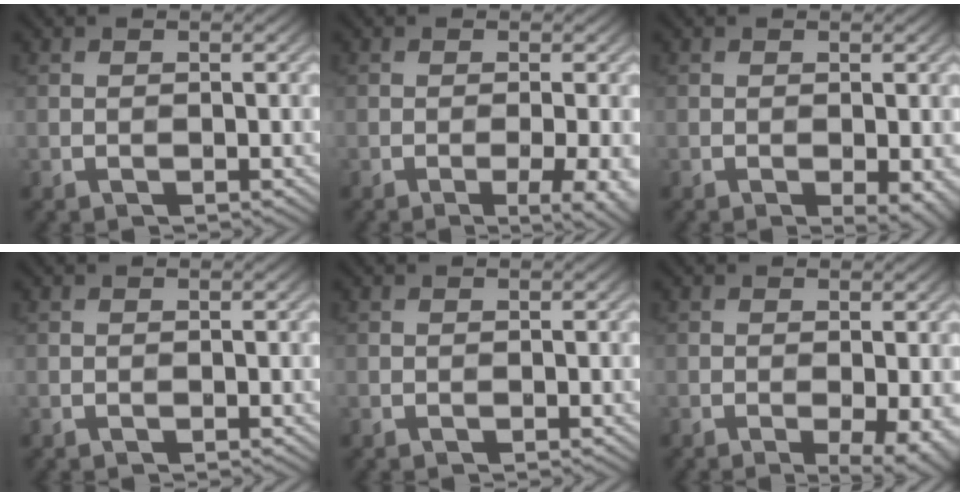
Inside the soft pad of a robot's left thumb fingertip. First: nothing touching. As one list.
[{"total": 4.1, "force": [-1.5, 0.9, 3.7], "torque": [-0.054, 0.002, -0.021]}, {"total": 2.2, "force": [-0.7, 0.7, 2.0], "torque": [-0.029, -0.007, -0.008]}, {"total": 0.0}, {"total": 0.0}, {"total": 3.4, "force": [-1.1, 0.8, 3.1], "torque": [-0.048, -0.005, -0.015]}]